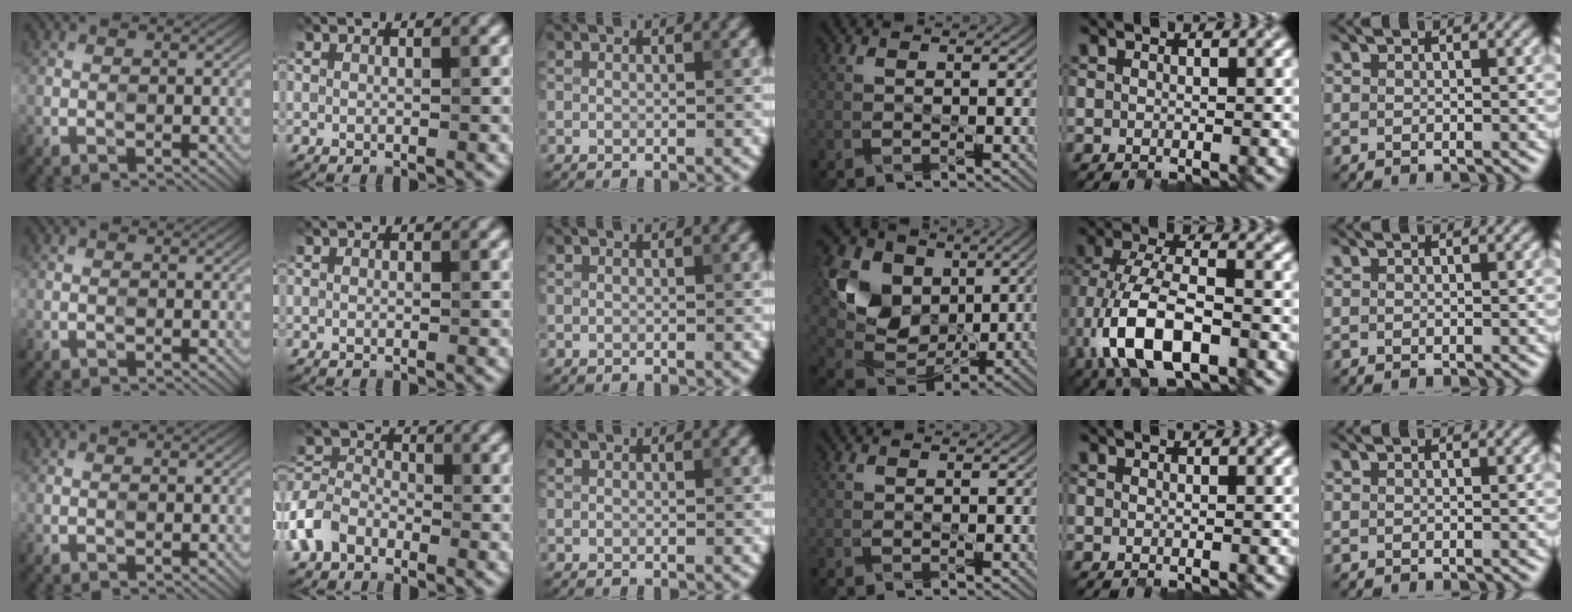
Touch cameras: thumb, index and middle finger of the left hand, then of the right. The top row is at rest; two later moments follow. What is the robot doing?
{"motion": "close", "object": "pencil case"}